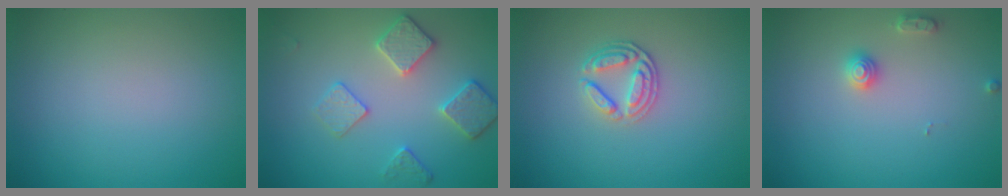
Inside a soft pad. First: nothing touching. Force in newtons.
{"total": 3.3, "press": 3.2, "slide": 0.6}
{"total": 2.7, "press": 2.4, "slide": 1.2}
{"total": 1.7, "press": 1.7, "slide": 0.3}